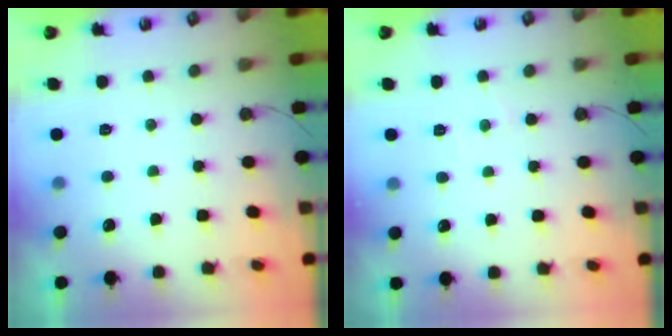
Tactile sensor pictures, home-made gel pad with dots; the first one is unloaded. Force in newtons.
{"total": 2.7, "press": 2.6, "slide": 0.5}